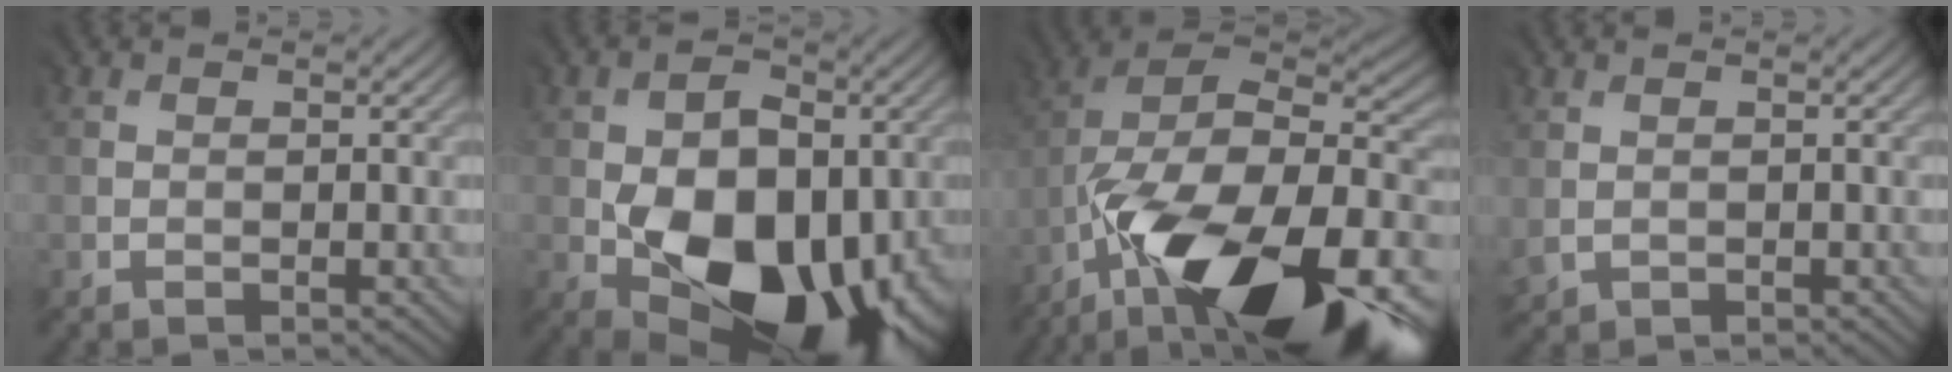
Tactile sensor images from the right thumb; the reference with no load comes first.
{"total": 15.5, "force": [-3.4, 10.2, 11.2], "torque": [-0.149, -0.026, -0.046]}
{"total": 22.0, "force": [-12.1, 10.2, 15.3], "torque": [-0.236, -0.043, -0.161]}
{"total": 1.5, "force": [0.8, 1.2, 0.3], "torque": [-0.019, 0.003, 0.020]}